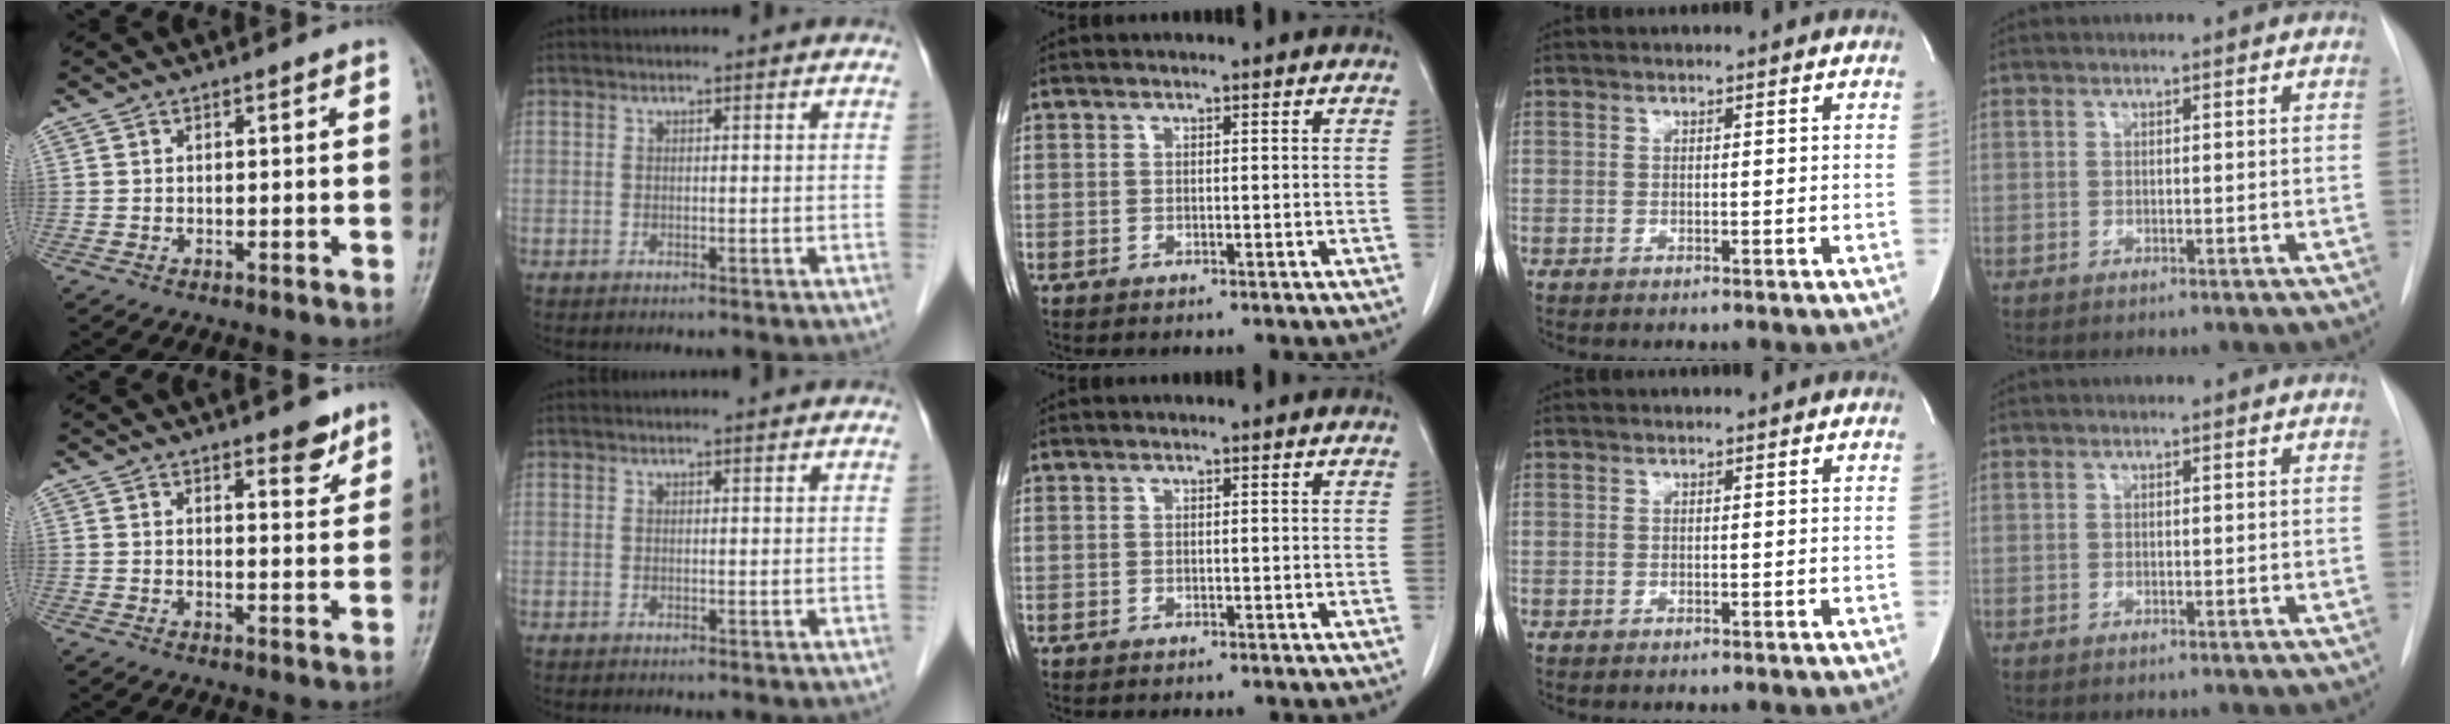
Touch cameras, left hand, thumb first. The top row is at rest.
{"thumb": {"total": 4.4, "force": [3.2, 1.5, 2.6], "torque": [-0.018, -0.023, 0.042]}, "index": {"total": 1.0, "force": [0.9, -0.1, 0.2], "torque": [-0.009, 0.002, 0.013]}}